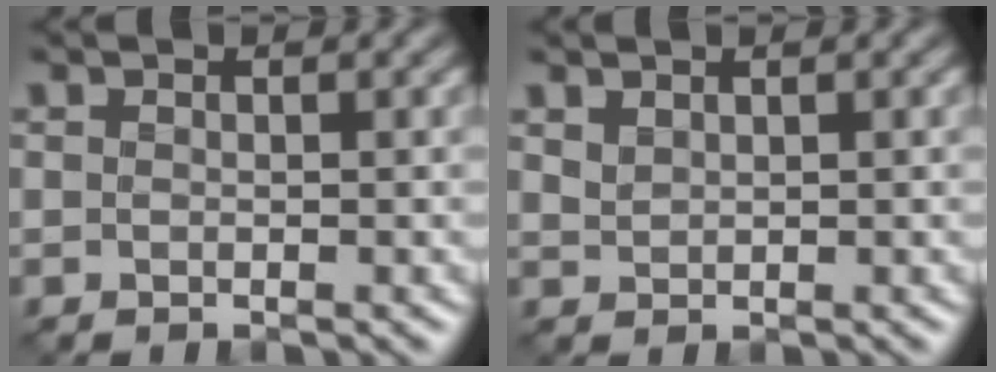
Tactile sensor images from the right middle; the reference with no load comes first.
{"total": 1.0, "force": [0.9, 0.4, 0.3], "torque": [-0.013, -0.001, 0.022]}